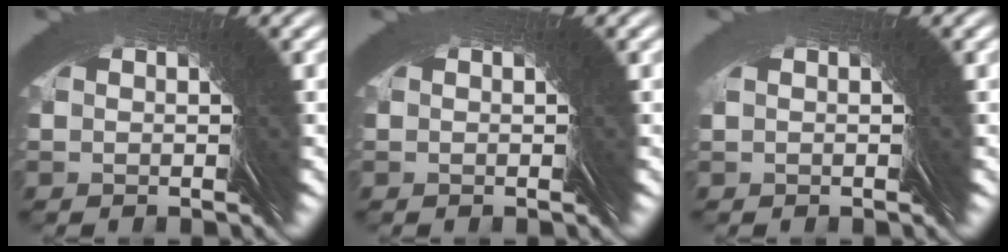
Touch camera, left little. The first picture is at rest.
{"total": 0.0}
{"total": 0.8, "force": [0.3, -0.5, -0.6], "torque": [0.011, 0.003, 0.004]}